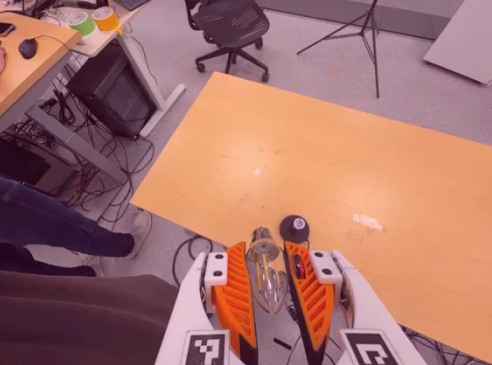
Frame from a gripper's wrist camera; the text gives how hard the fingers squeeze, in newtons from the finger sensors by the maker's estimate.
{"total": 13.1, "left": 13.7, "right": 12.5}